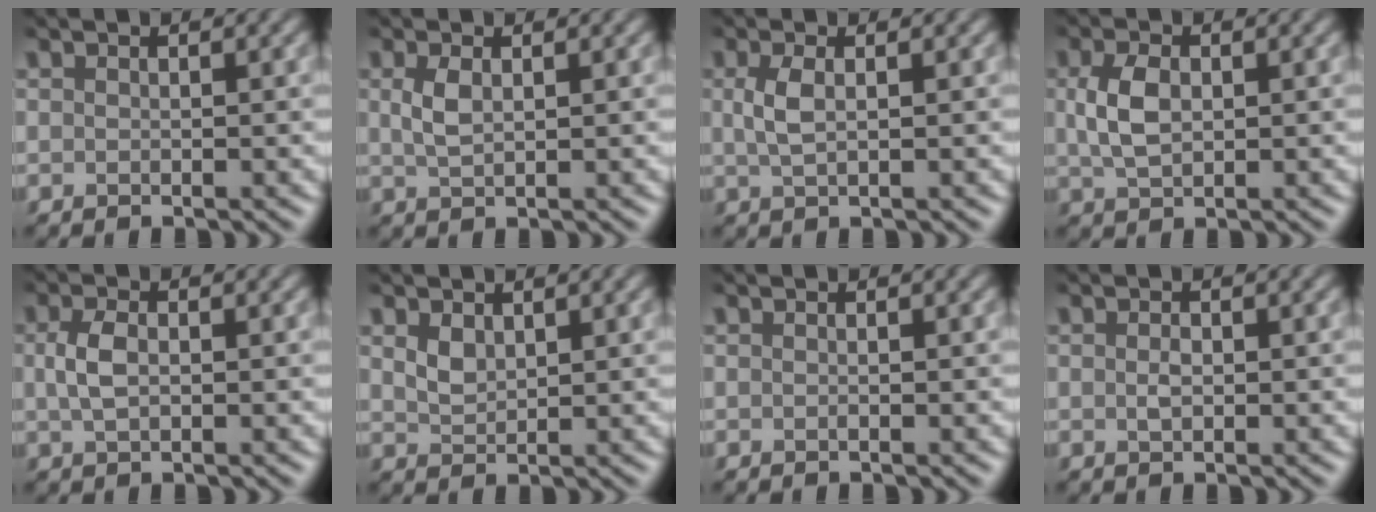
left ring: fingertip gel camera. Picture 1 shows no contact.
{"total": 1.8, "force": [0.5, 0.8, 1.6], "torque": [-0.038, 0.001, 0.012]}
{"total": 2.0, "force": [0.4, 0.7, 1.9], "torque": [-0.042, 0.003, 0.008]}
{"total": 3.3, "force": [0.4, 2.0, 2.6], "torque": [-0.061, 0.002, 0.011]}
{"total": 2.3, "force": [0.1, 1.2, 1.9], "torque": [-0.047, 0.002, 0.000]}
{"total": 1.6, "force": [0.9, 0.9, 0.9], "torque": [-0.021, -0.001, 0.023]}
{"total": 0.0}
{"total": 0.7, "force": [0.0, 0.4, 0.6], "torque": [-0.013, -0.002, 0.000]}